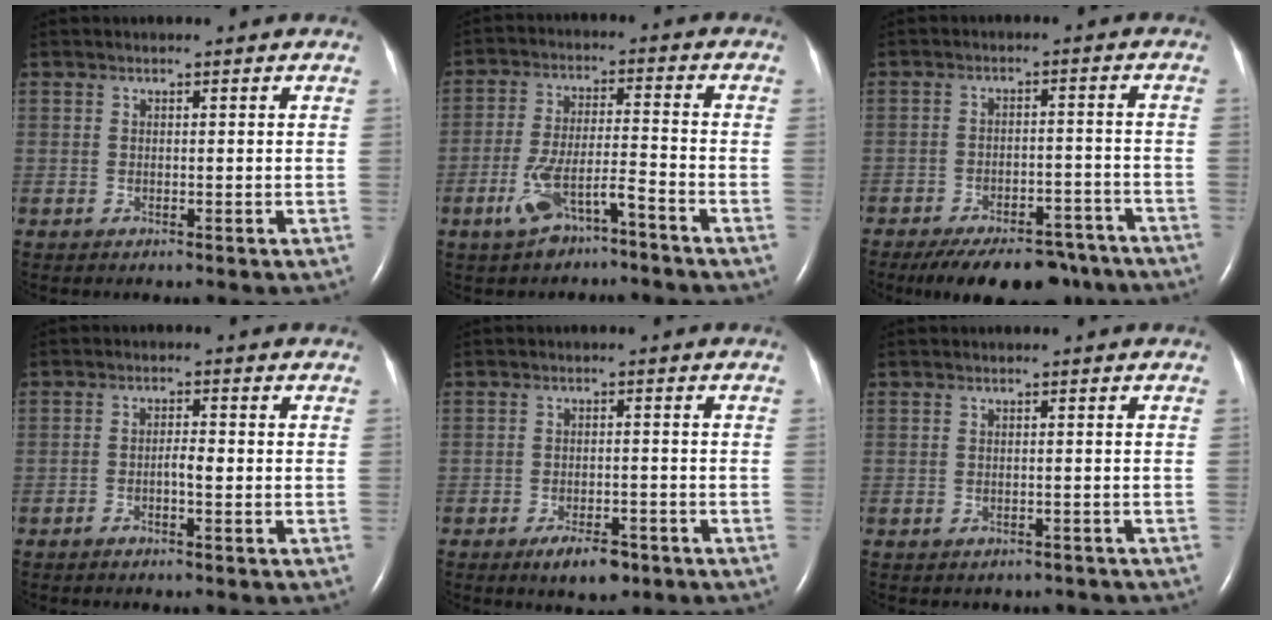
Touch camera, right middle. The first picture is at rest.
{"total": 7.7, "force": [-4.9, 1.7, 5.7], "torque": [-0.124, 0.003, -0.087]}
{"total": 15.8, "force": [-12.9, 6.3, 6.6], "torque": [-0.096, 0.003, -0.172]}
{"total": 2.2, "force": [-0.9, 0.5, 2.0], "torque": [-0.034, 0.004, -0.016]}
{"total": 4.9, "force": [-3.3, 1.9, 3.2], "torque": [-0.057, -0.001, -0.048]}
{"total": 2.9, "force": [-2.5, 1.4, 0.3], "torque": [-0.007, 0.005, -0.031]}